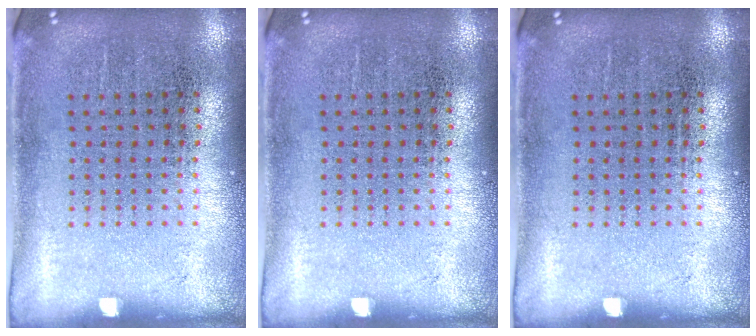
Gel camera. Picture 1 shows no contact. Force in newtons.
{"total": 0.0}
{"total": 0.0}